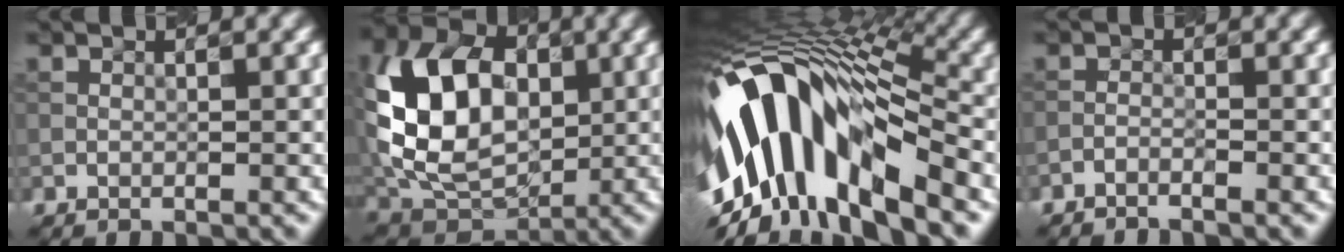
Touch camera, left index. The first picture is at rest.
{"total": 12.2, "force": [1.6, 8.6, 8.5], "torque": [-0.184, 0.008, 0.026]}
{"total": 15.1, "force": [-2.4, 7.2, 13.0], "torque": [-0.234, 0.030, -0.037]}
{"total": 1.2, "force": [-1.2, 0.0, 0.3], "torque": [-0.009, -0.003, -0.028]}